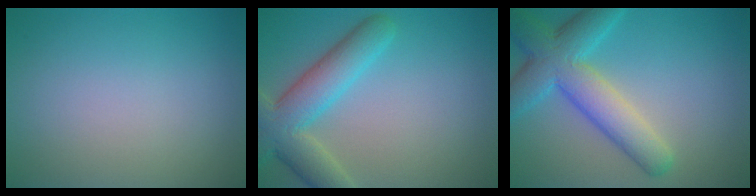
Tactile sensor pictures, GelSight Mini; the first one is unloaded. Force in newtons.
{"total": 6.6, "press": 6.5, "slide": 0.4}
{"total": 7.3, "press": 7.3, "slide": 0.3}